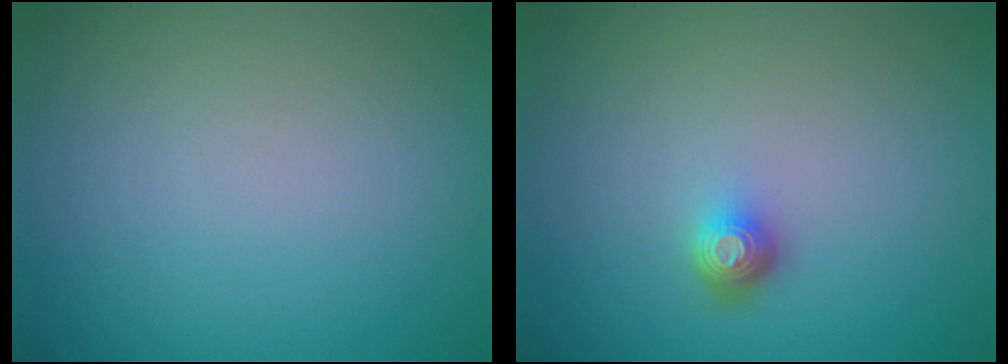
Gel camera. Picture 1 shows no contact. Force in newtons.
{"total": 1.7, "press": 1.3, "slide": 1.1}